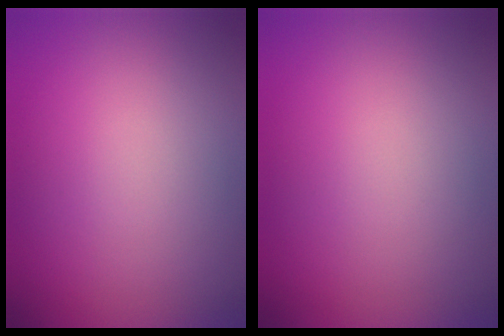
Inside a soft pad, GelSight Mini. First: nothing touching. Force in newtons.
{"total": 0.0}